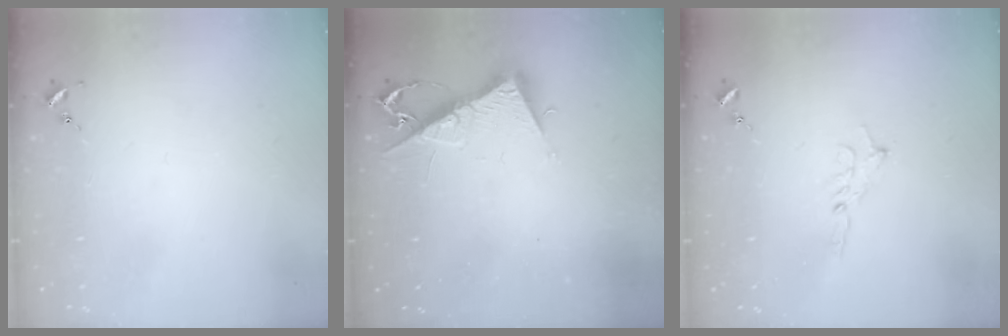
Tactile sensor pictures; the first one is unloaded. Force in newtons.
{"total": 10.2, "press": 10.2, "slide": 0.7}
{"total": 2.9, "press": 2.9, "slide": 0.3}